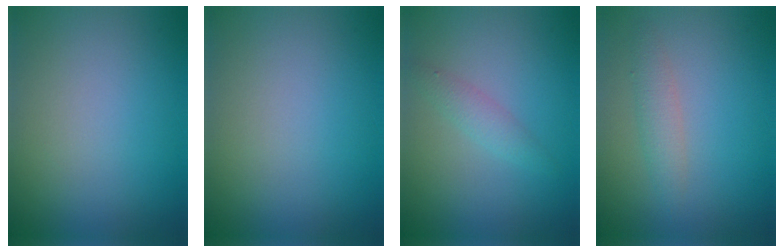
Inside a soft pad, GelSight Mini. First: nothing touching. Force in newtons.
{"total": 0.0}
{"total": 1.6, "press": 1.6, "slide": 0.1}
{"total": 1.9, "press": 1.9, "slide": 0.1}